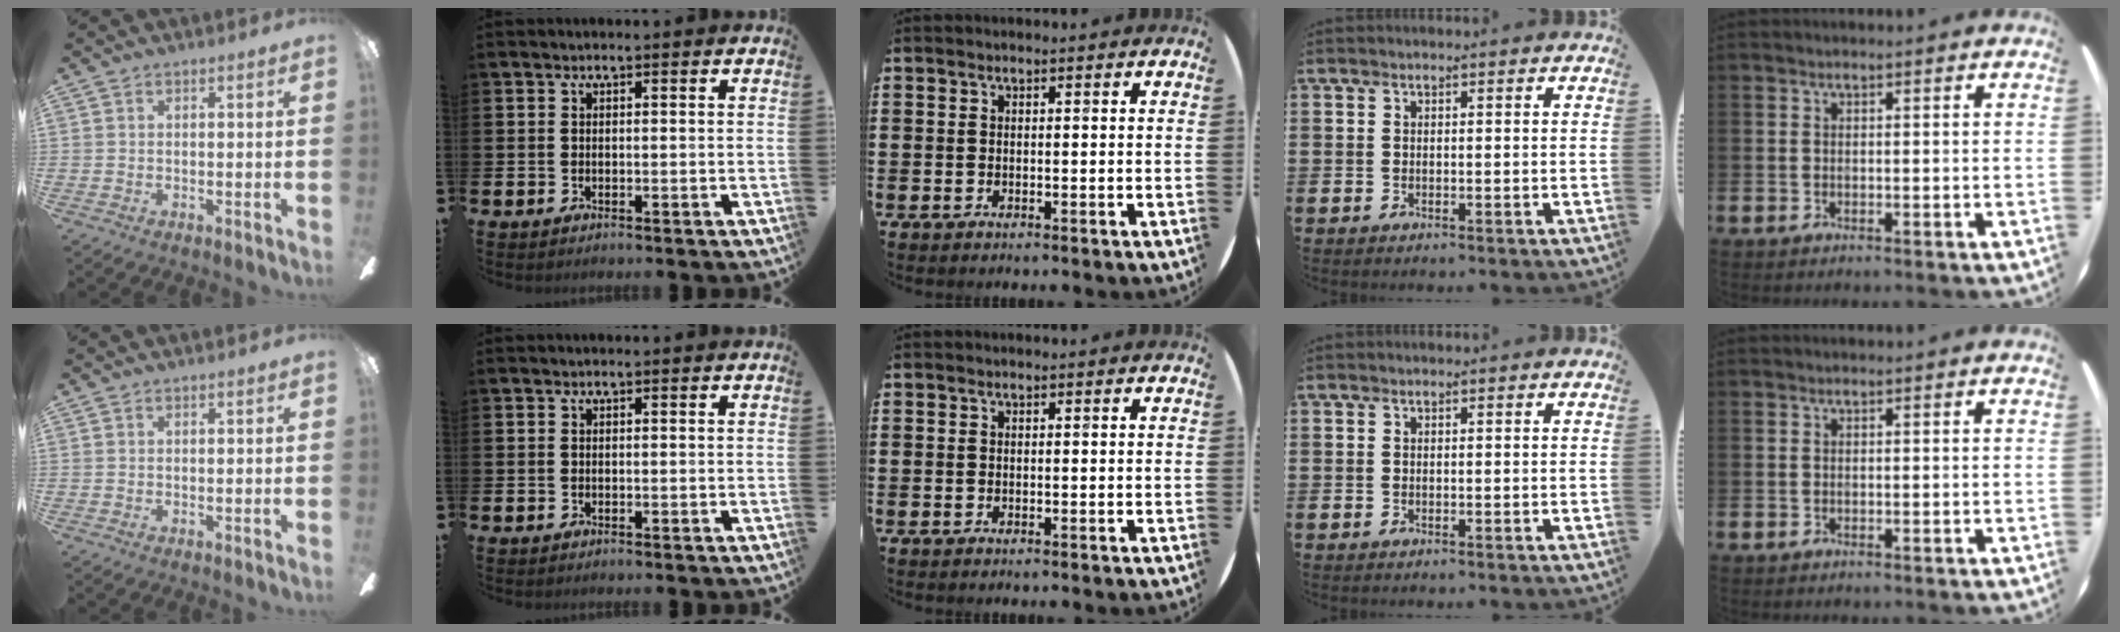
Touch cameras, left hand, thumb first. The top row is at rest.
{}